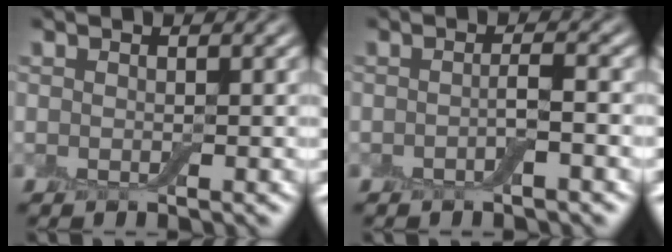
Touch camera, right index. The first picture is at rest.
{"total": 1.5, "force": [-0.5, 0.3, 1.4], "torque": [-0.026, 0.001, -0.011]}